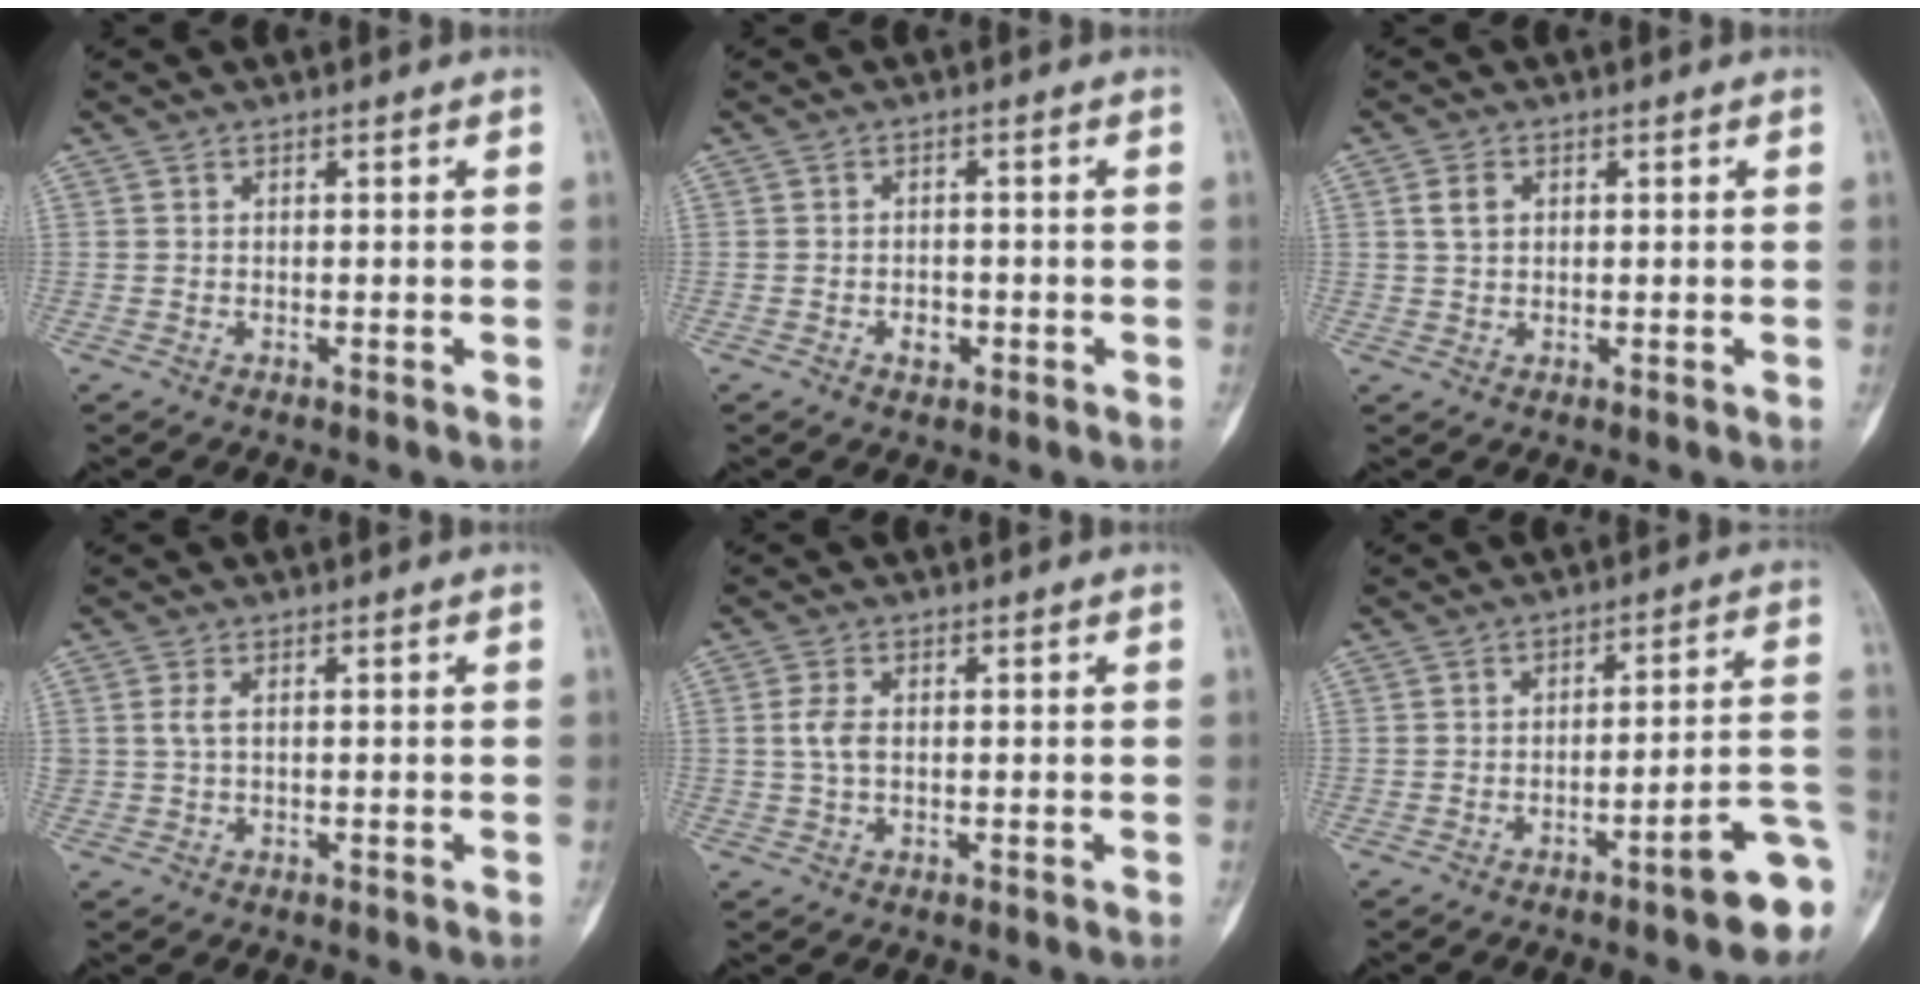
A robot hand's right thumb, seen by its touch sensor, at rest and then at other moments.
{"total": 2.4, "force": [-1.0, 1.7, 1.4], "torque": [-0.013, 0.007, -0.014]}
{"total": 2.9, "force": [0.8, 2.1, 1.8], "torque": [-0.031, 0.004, 0.017]}
{"total": 1.5, "force": [0.3, 0.7, 1.3], "torque": [-0.035, 0.005, 0.011]}
{"total": 3.0, "force": [0.2, 1.6, 2.5], "torque": [-0.058, 0.004, 0.002]}
{"total": 10.4, "force": [-5.0, 1.7, 8.9], "torque": [-0.097, 0.038, -0.065]}